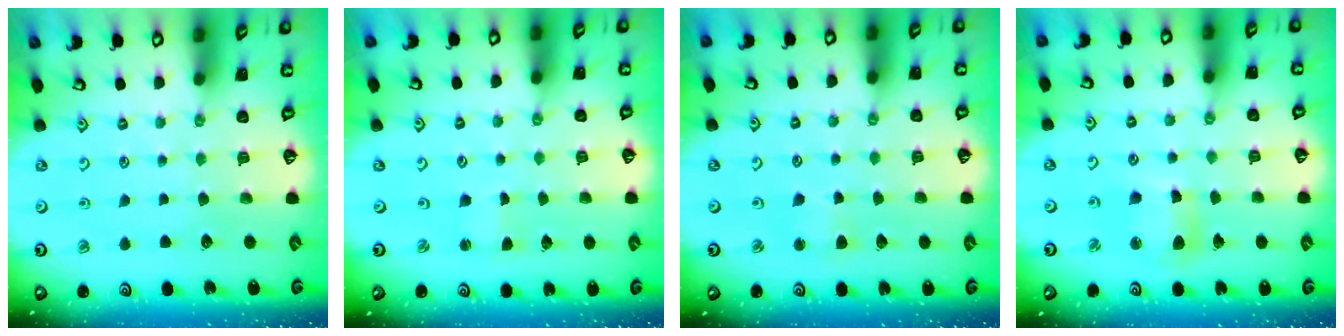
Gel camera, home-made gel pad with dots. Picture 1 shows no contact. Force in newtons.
{"total": 1.1, "press": 1.1, "slide": 0.1}
{"total": 2.9, "press": 2.9, "slide": 0.3}
{"total": 8.6, "press": 8.5, "slide": 1.2}